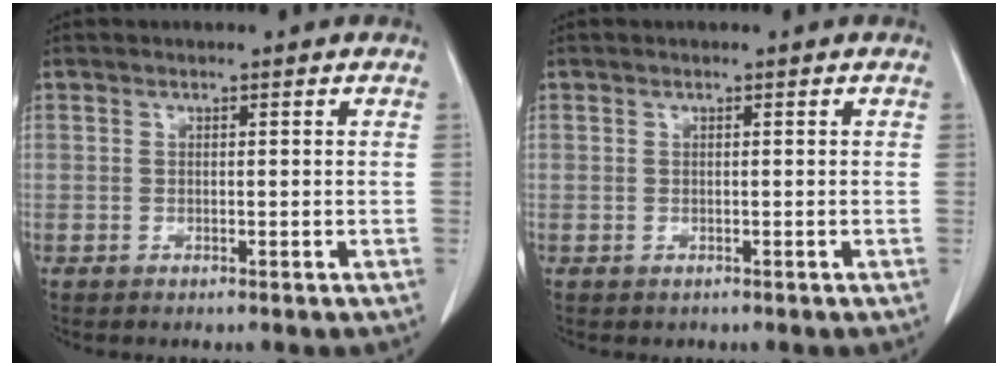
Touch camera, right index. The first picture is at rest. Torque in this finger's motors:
{"motor_torque": [-0.35, -0.25, -0.33, -0.13]}